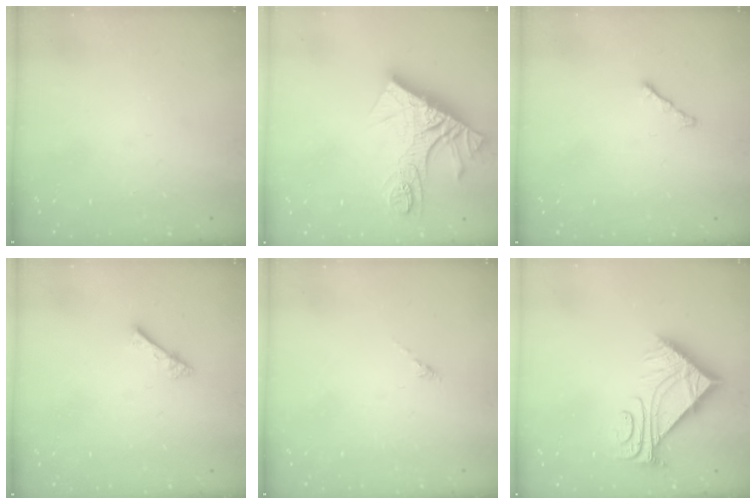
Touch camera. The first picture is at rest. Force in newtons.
{"total": 15.8, "press": 15.8, "slide": 1.4}
{"total": 1.7, "press": 1.6, "slide": 0.6}
{"total": 2.7, "press": 2.7, "slide": 0.2}
{"total": 0.0}
{"total": 9.0, "press": 8.9, "slide": 1.0}